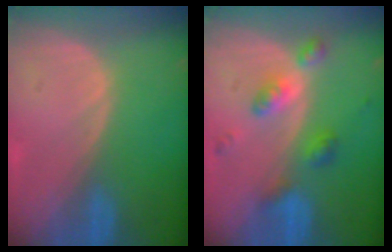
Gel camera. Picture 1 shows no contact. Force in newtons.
{"total": 5.7, "press": 5.6, "slide": 0.3}